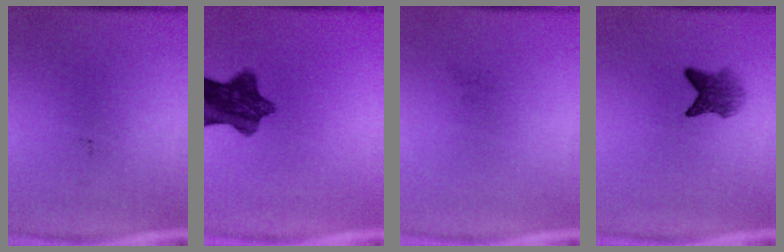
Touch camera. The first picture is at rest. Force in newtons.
{"total": 9.1}
{"total": 0.0}
{"total": 3.7}